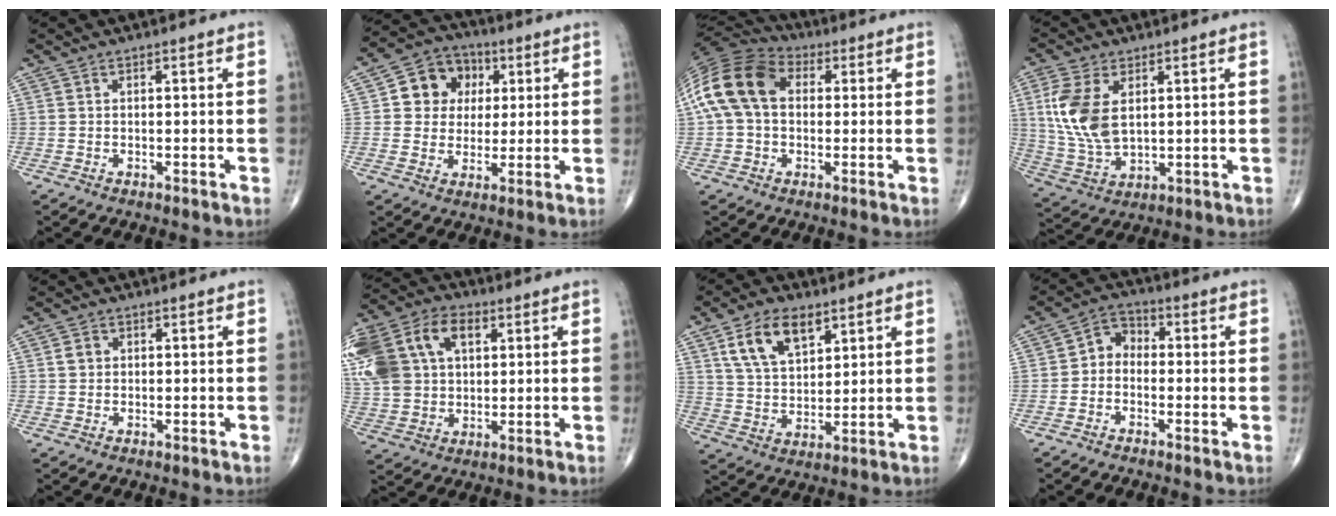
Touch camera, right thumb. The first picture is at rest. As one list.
[{"total": 10.4, "force": [2.5, 9.1, 4.4], "torque": [-0.027, 0.003, 0.035]}, {"total": 15.2, "force": [2.2, 10.6, 10.7], "torque": [-0.212, 0.039, 0.031]}, {"total": 11.8, "force": [2.8, 6.8, 9.2], "torque": [-0.197, -0.011, 0.063]}, {"total": 1.8, "force": [0.4, 1.5, 0.8], "torque": [-0.010, 0.002, 0.006]}, {"total": 24.0, "force": [7.3, 16.8, 15.5], "torque": [-0.362, 0.051, 0.141]}, {"total": 11.3, "force": [5.8, 6.3, 7.3], "torque": [-0.116, -0.022, 0.114]}, {"total": 4.8, "force": [-0.9, 3.8, 2.7], "torque": [-0.025, 0.023, -0.036]}]